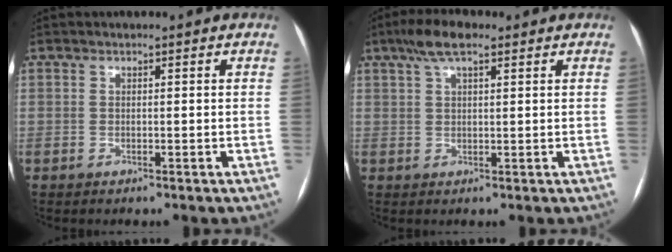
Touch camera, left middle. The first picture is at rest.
{"total": 5.3, "force": [3.4, 1.4, 3.8], "torque": [-0.080, 0.019, 0.060]}